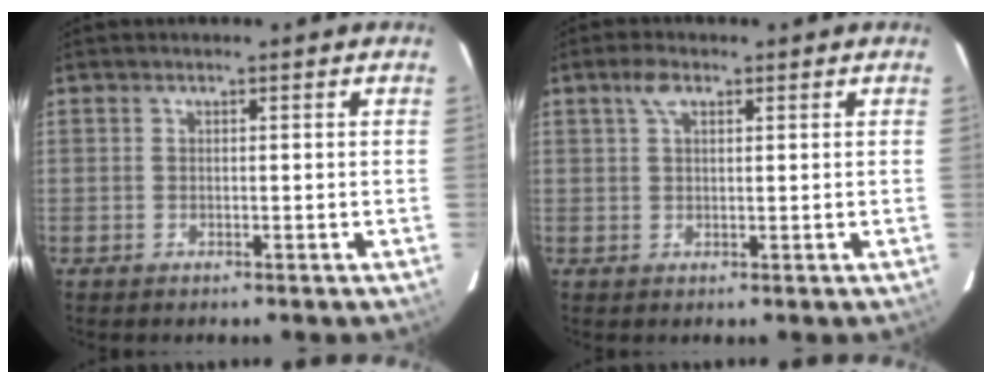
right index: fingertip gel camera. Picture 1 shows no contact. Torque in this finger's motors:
{"motor_torque": [0.33, 0.16, 0.05, 0.04]}